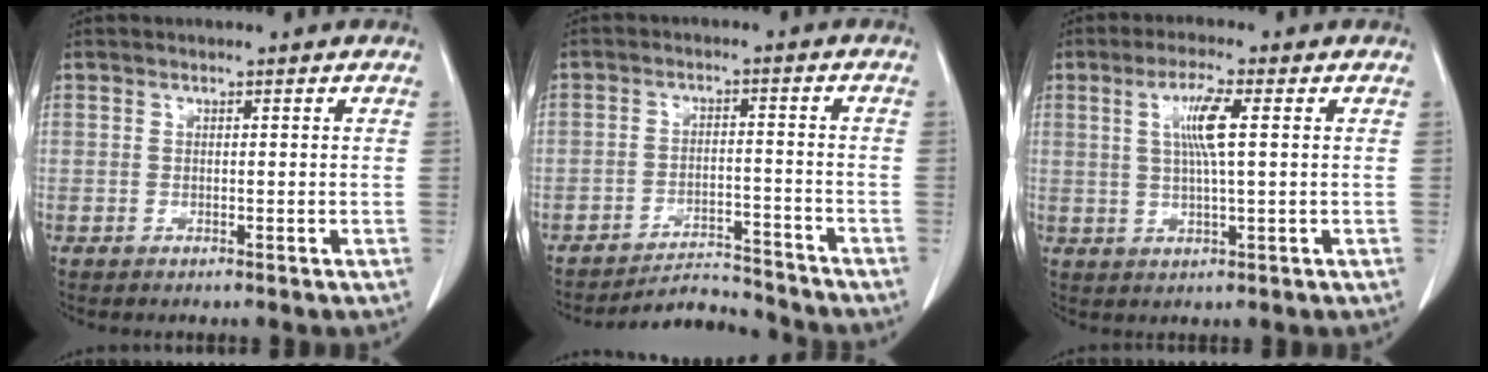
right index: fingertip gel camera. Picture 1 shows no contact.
{"total": 6.3, "force": [-6.2, 0.4, -0.8], "torque": [0.013, 0.010, -0.101]}
{"total": 5.7, "force": [1.4, 0.1, 5.6], "torque": [-0.106, 0.001, 0.026]}